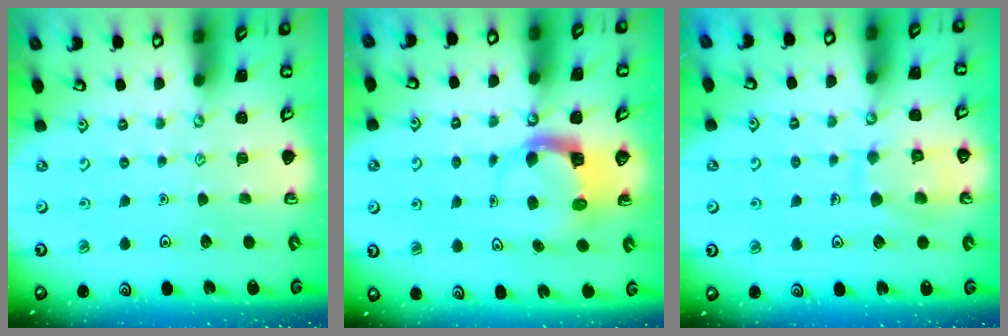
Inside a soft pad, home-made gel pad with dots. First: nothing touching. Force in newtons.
{"total": 4.0, "press": 4.0, "slide": 0.3}
{"total": 10.3, "press": 10.2, "slide": 0.9}